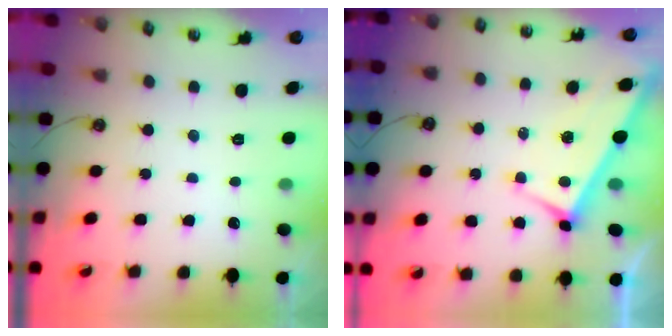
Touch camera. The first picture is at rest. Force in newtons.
{"total": 3.6, "press": 3.6, "slide": 0.3}